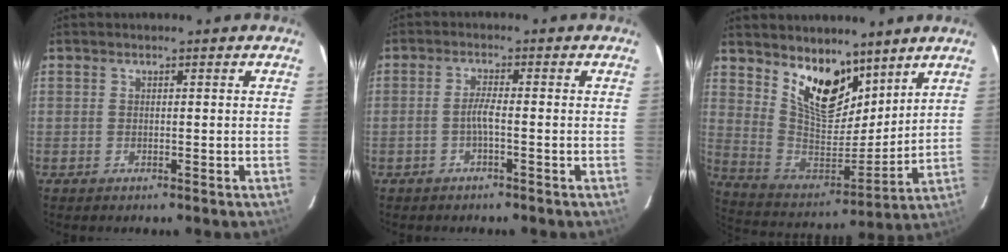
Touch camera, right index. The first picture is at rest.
{"total": 1.7, "force": [-0.7, -0.1, 1.5], "torque": [-0.030, 0.001, -0.015]}
{"total": 15.3, "force": [10.2, 7.3, 8.7], "torque": [-0.159, -0.013, 0.194]}